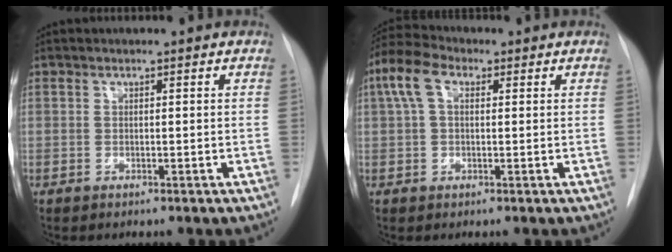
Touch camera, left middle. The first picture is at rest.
{"total": 5.9, "force": [1.9, 3.1, 4.7], "torque": [-0.117, 0.033, 0.035]}